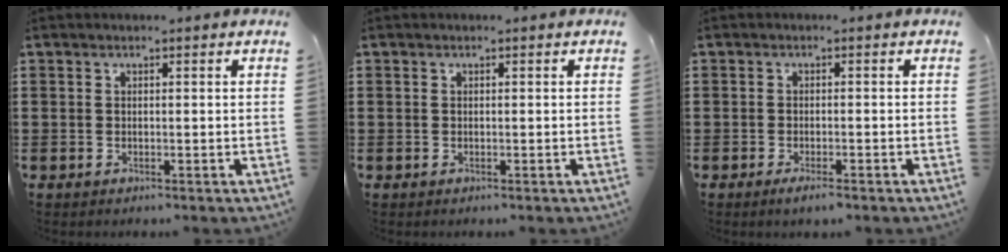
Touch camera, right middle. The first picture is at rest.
{"total": 0.0}
{"total": 1.6, "force": [-1.1, 0.2, 1.1], "torque": [-0.020, -0.002, -0.019]}